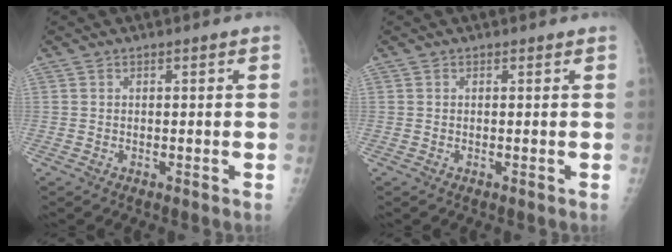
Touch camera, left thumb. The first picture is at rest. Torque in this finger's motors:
{"motor_torque": [0.00, 0.00, -0.11, -0.11, 0.00]}